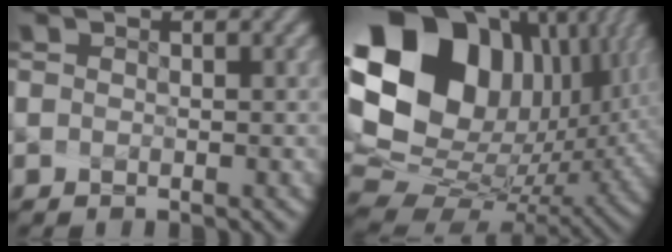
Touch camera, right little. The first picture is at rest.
{"total": 20.7, "force": [6.9, 14.8, 12.8], "torque": [-0.278, 0.007, 0.154]}